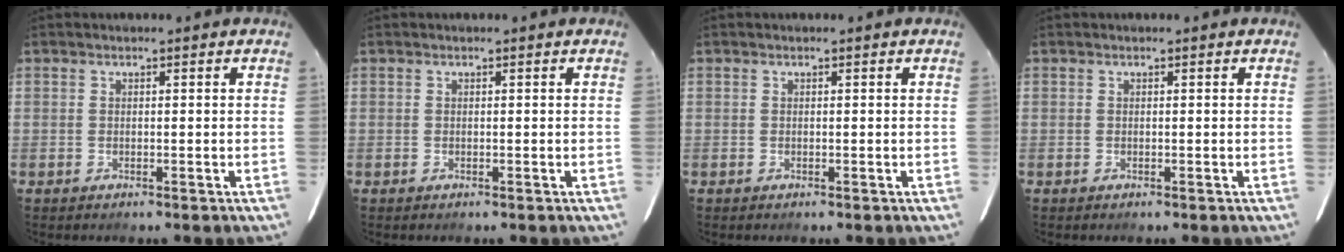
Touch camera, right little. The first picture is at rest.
{"total": 0.0}
{"total": 0.0}
{"total": 0.0}